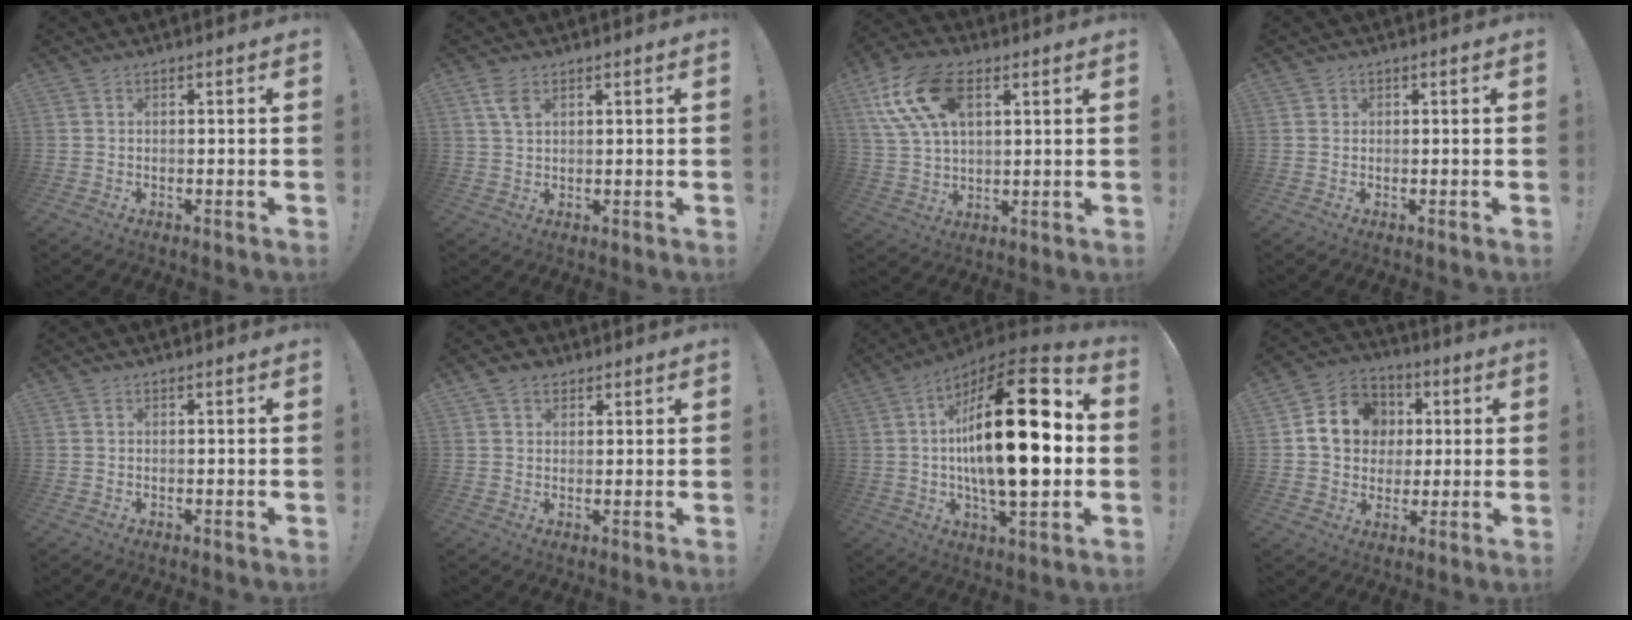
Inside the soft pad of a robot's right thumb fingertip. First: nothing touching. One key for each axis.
{"total": 4.1, "fx": 2.1, "fy": 2.0, "fz": 2.9, "tx": -0.053, "ty": -0.003, "tz": 0.038}
{"total": 16.5, "fx": 6.7, "fy": 9.4, "fz": 11.8, "tx": -0.229, "ty": -0.010, "tz": 0.123}
{"total": 1.0, "fx": 0.3, "fy": 0.9, "fz": 0.2, "tx": 0.005, "ty": 0.000, "tz": 0.005}
{"total": 0.0}
{"total": 4.2, "fx": 2.2, "fy": 3.1, "fz": 1.6, "tx": -0.026, "ty": -0.003, "tz": 0.043}
{"total": 28.7, "fx": 1.8, "fy": 10.1, "fz": 26.8, "tx": -0.437, "ty": -0.014, "tz": 0.016}
{"total": 13.5, "fx": 2.3, "fy": 12.0, "fz": 5.8, "tx": -0.070, "ty": 0.006, "tz": 0.050}